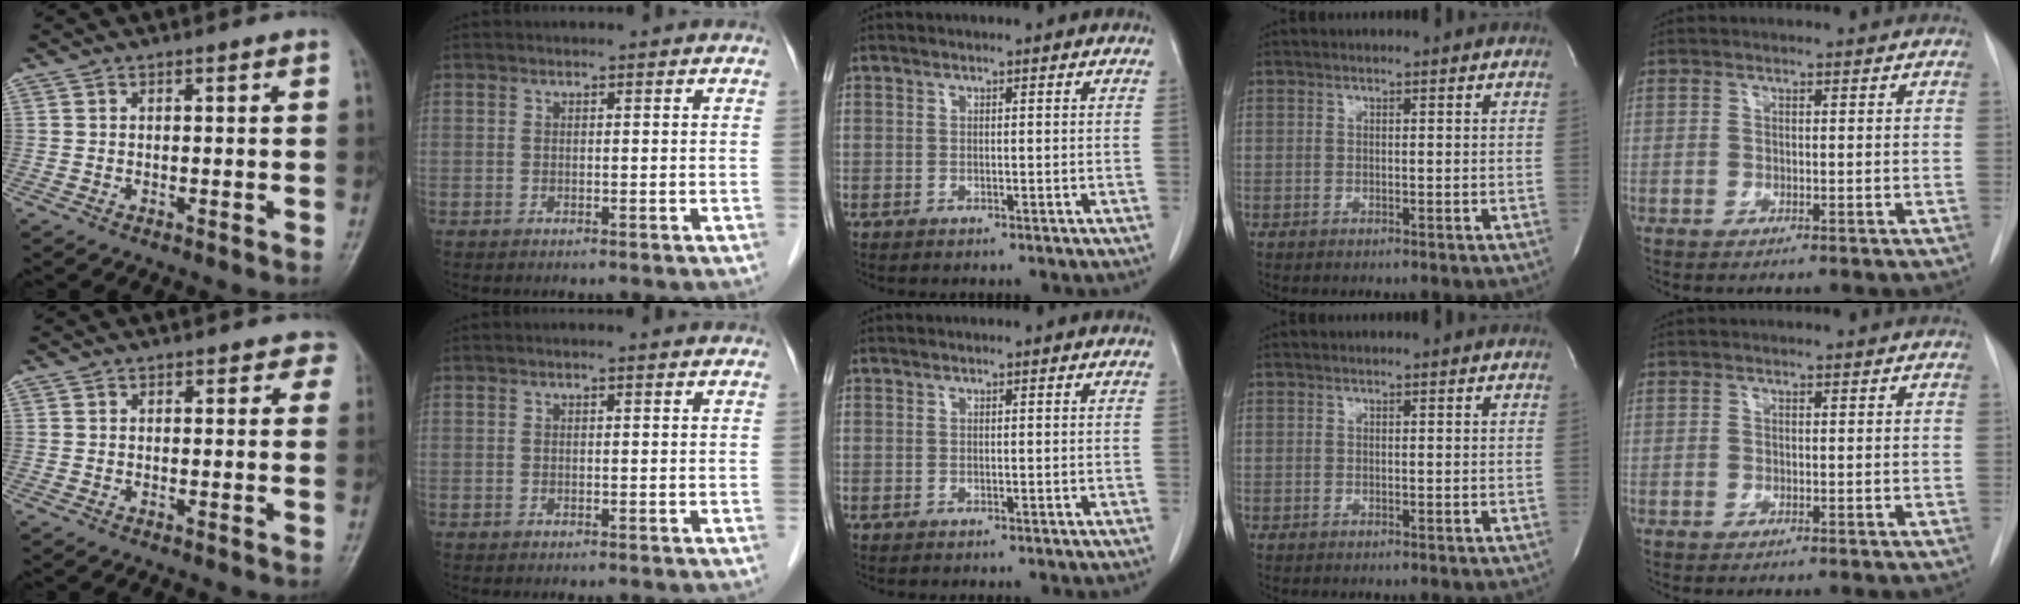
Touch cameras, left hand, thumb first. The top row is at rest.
{"thumb": {"total": 2.3, "force": [1.4, 1.7, 0.7], "torque": [0.025, -0.004, -0.001]}, "index": {"total": 0.9, "force": [0.7, 0.1, 0.5], "torque": [-0.009, 0.010, 0.011]}}